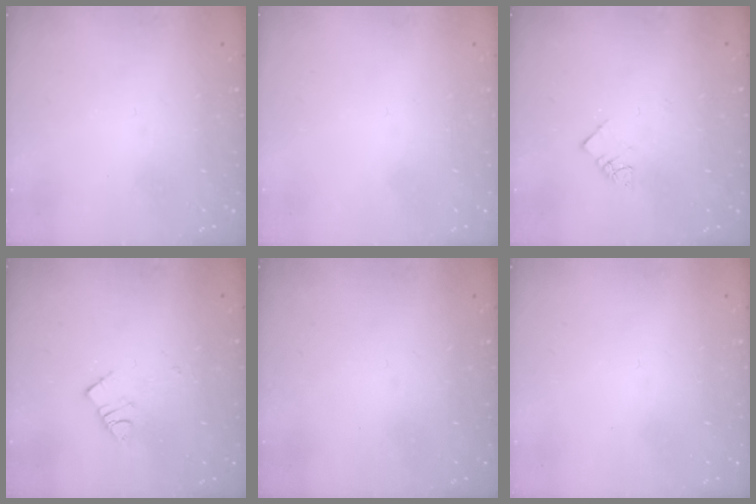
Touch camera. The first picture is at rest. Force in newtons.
{"total": 1.7, "press": 1.7, "slide": 0.1}
{"total": 4.5, "press": 4.5, "slide": 0.4}
{"total": 4.8, "press": 4.7, "slide": 0.8}
{"total": 0.0}
{"total": 1.6, "press": 1.6, "slide": 0.1}